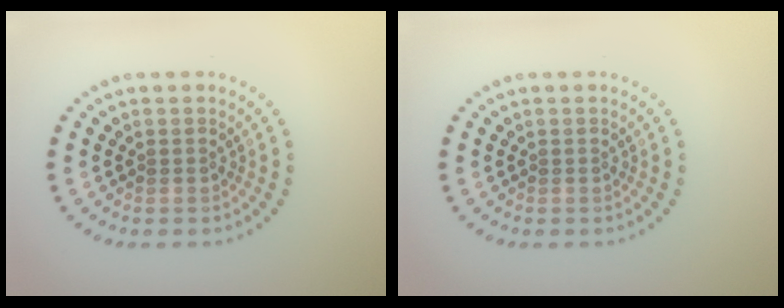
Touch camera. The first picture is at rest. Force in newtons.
{"total": 0.0}